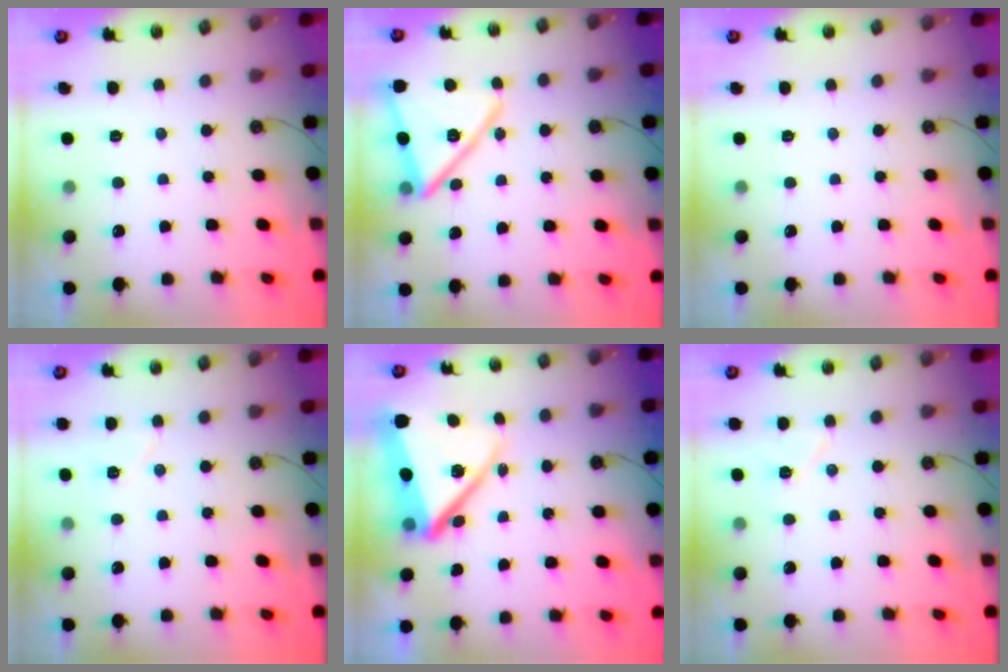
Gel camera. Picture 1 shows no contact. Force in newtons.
{"total": 17.3, "press": 17.2, "slide": 1.5}
{"total": 0.0}
{"total": 5.4, "press": 5.0, "slide": 2.1}
{"total": 15.1, "press": 15.0, "slide": 1.4}
{"total": 6.7, "press": 6.3, "slide": 2.2}